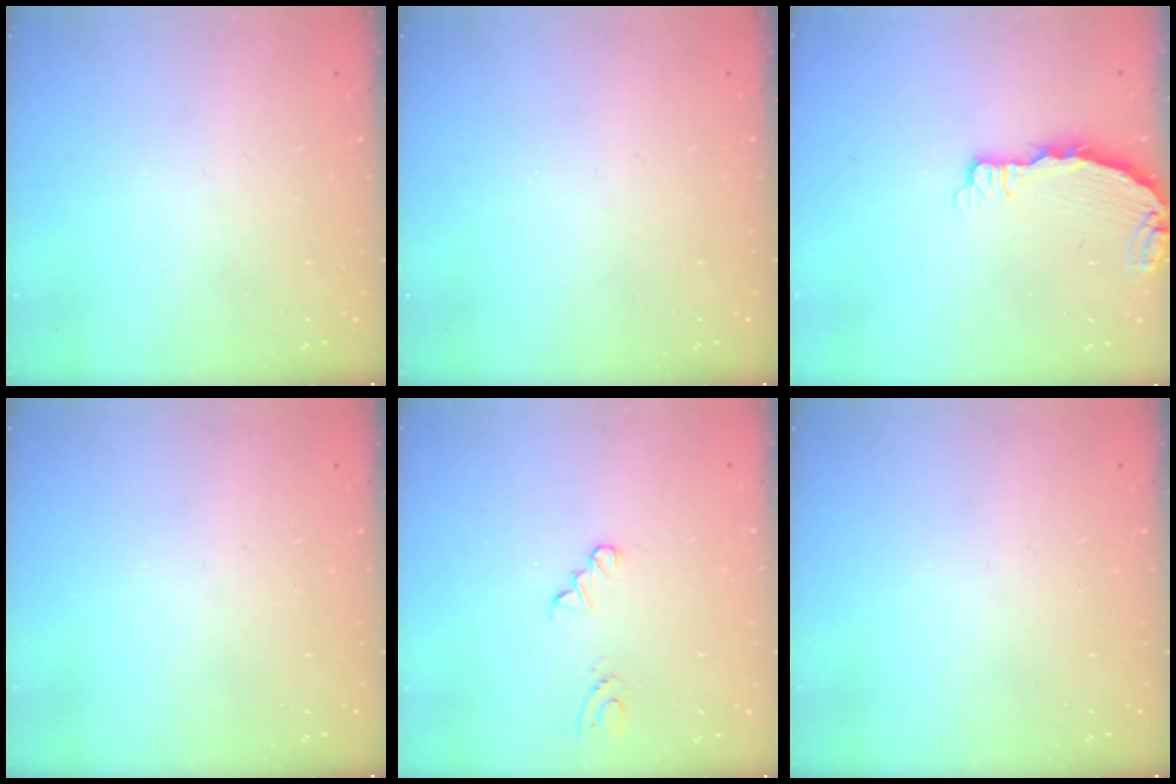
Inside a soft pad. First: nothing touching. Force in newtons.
{"total": 0.0}
{"total": 5.0, "press": 5.0, "slide": 0.2}
{"total": 0.0}
{"total": 0.0}
{"total": 0.0}